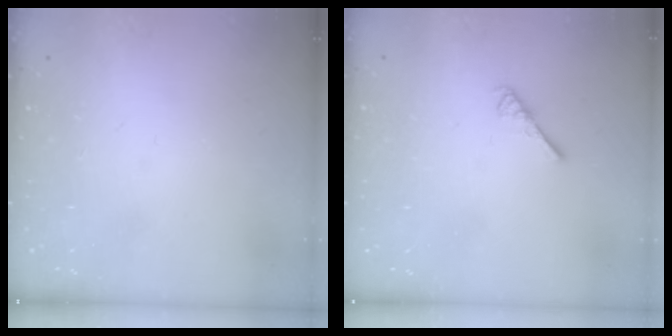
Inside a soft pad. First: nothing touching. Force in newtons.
{"total": 2.7, "press": 2.6, "slide": 0.4}